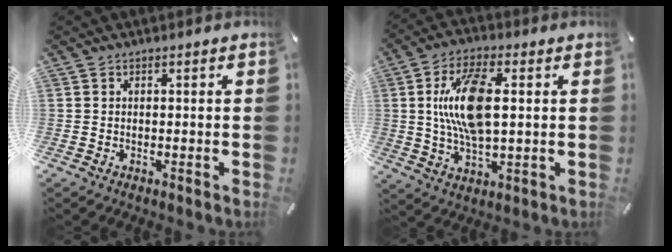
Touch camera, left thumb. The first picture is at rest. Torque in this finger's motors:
{"motor_torque": [2.01, 2.01, 1.28, -0.67, 0.41]}